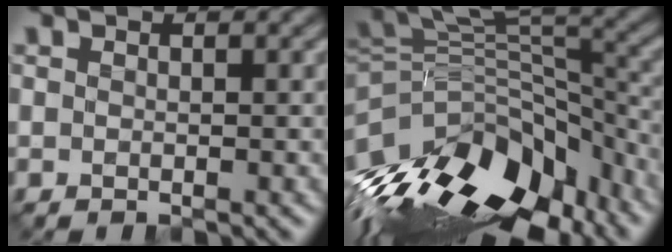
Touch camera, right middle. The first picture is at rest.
{"total": 13.3, "force": [-8.4, 7.1, 7.5], "torque": [-0.160, 0.015, -0.143]}